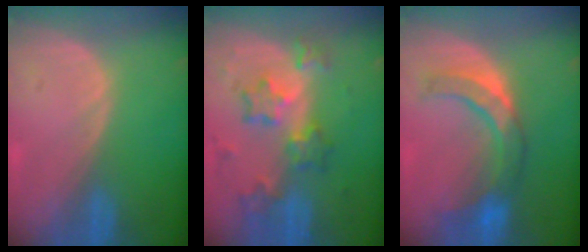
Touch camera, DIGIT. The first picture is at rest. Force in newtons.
{"total": 8.5, "press": 7.4, "slide": 4.1}
{"total": 7.6, "press": 7.6, "slide": 0.7}